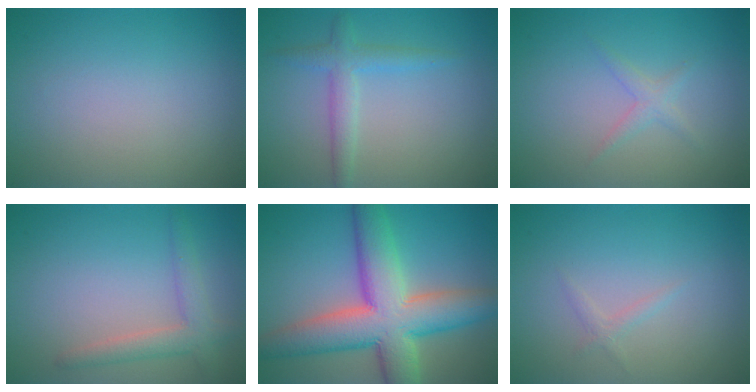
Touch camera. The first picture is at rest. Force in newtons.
{"total": 2.5, "press": 2.5, "slide": 0.1}
{"total": 1.3, "press": 1.3, "slide": 0.1}
{"total": 2.7, "press": 2.7, "slide": 0.2}
{"total": 10.8, "press": 10.8, "slide": 0.7}
{"total": 0.8, "press": 0.8, "slide": 0.0}